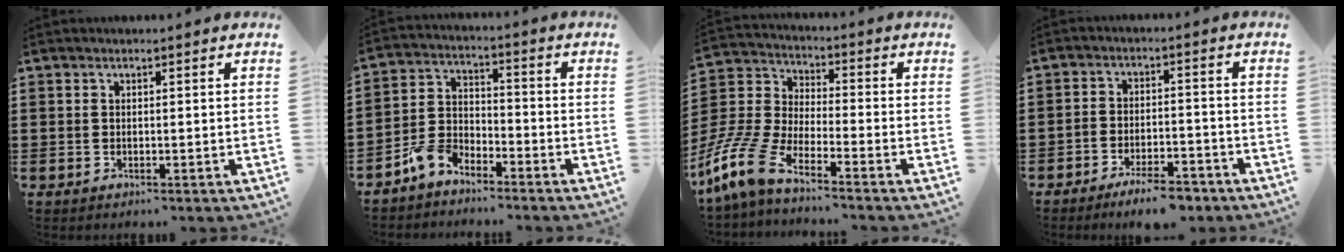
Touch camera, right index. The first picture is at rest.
{"total": 5.7, "force": [-4.9, 2.5, 1.7], "torque": [-0.051, 0.013, -0.099]}
{"total": 9.3, "force": [-7.4, 2.0, 5.4], "torque": [-0.157, -0.008, -0.158]}
{"total": 5.6, "force": [-5.0, 0.9, 2.3], "torque": [-0.040, 0.005, -0.095]}